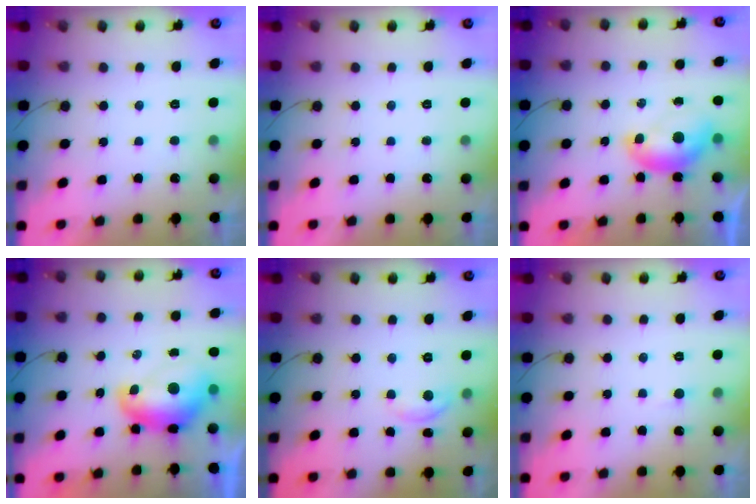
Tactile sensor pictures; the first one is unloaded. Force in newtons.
{"total": 0.0}
{"total": 7.2, "press": 7.1, "slide": 0.6}
{"total": 10.3, "press": 10.3, "slide": 1.2}
{"total": 4.7, "press": 4.7, "slide": 0.4}
{"total": 1.6, "press": 1.6, "slide": 0.1}